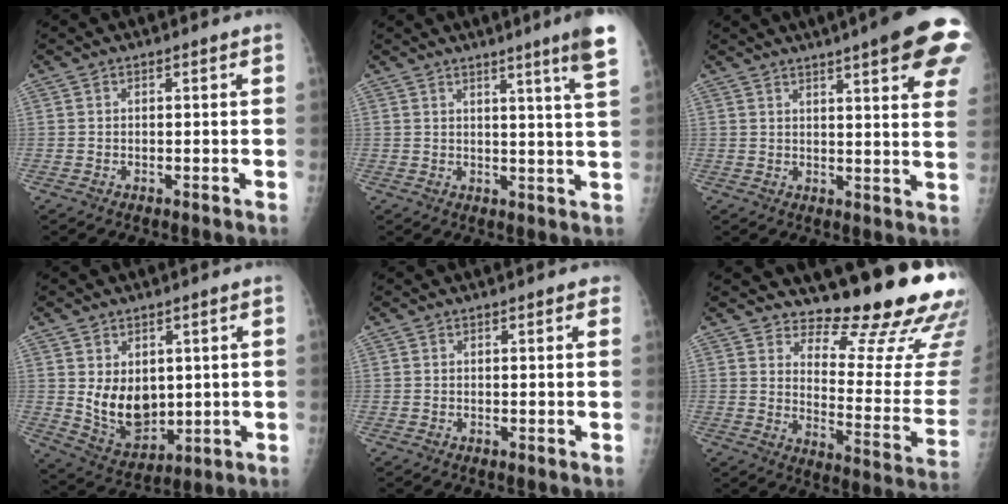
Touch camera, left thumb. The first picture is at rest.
{"total": 9.2, "force": [5.8, -1.1, 7.1], "torque": [-0.092, -0.033, 0.064]}
{"total": 19.4, "force": [12.0, 3.1, 14.9], "torque": [-0.176, -0.027, 0.135]}
{"total": 9.5, "force": [1.4, 6.6, 6.7], "torque": [-0.079, -0.026, 0.051]}
{"total": 1.6, "force": [1.1, 0.3, 1.1], "torque": [-0.011, 0.003, 0.010]}
{"total": 19.0, "force": [16.7, 3.8, 8.2], "torque": [-0.066, -0.173, 0.212]}